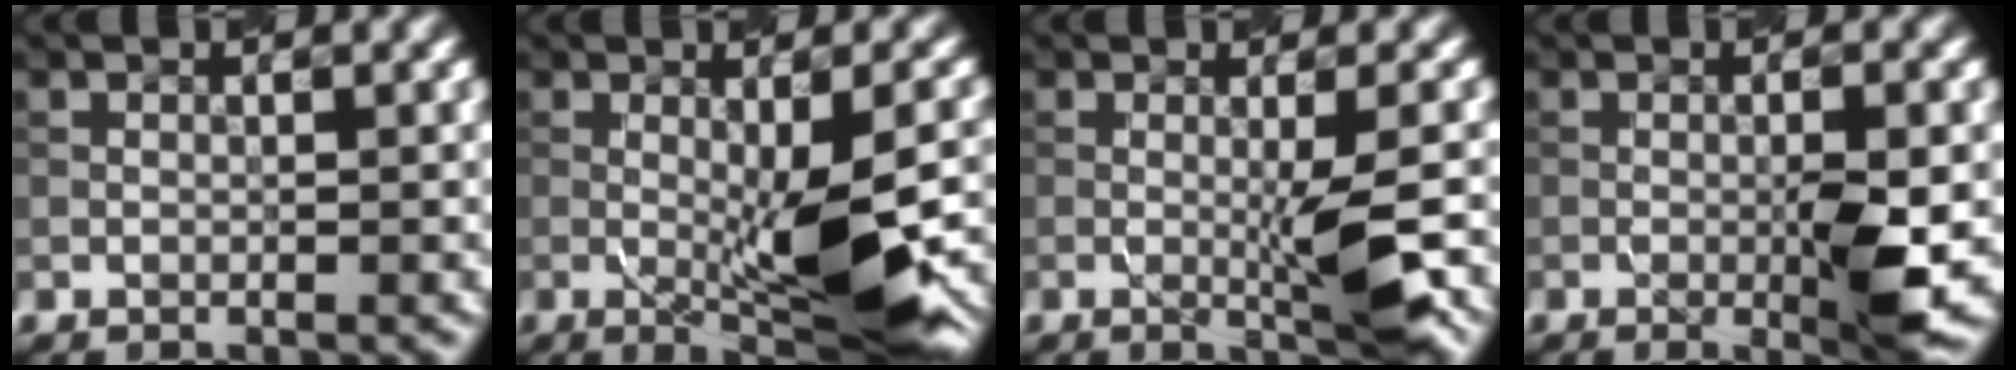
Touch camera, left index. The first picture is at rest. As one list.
[{"total": 8.0, "force": [-1.1, 1.9, 7.7], "torque": [-0.114, -0.013, -0.007]}, {"total": 4.1, "force": [-0.6, 0.6, 4.0], "torque": [-0.063, -0.007, -0.001]}, {"total": 4.4, "force": [-0.8, 0.5, 4.3], "torque": [-0.072, -0.008, -0.002]}]